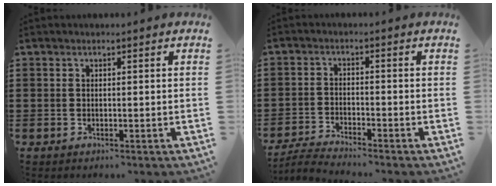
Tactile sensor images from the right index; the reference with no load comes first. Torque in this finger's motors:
{"motor_torque": [-0.24, -0.40, -0.61, -0.21]}